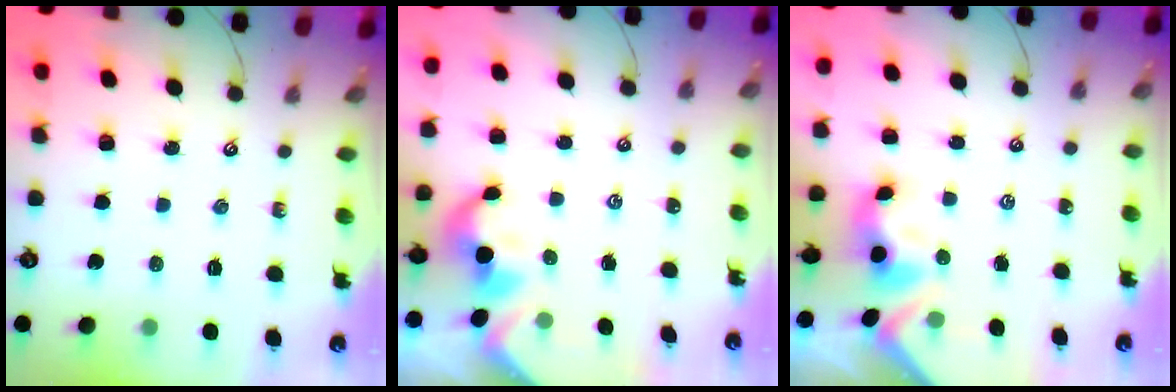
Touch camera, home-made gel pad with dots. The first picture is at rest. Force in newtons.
{"total": 2.2, "press": 2.2, "slide": 0.4}
{"total": 3.2, "press": 3.2, "slide": 0.4}